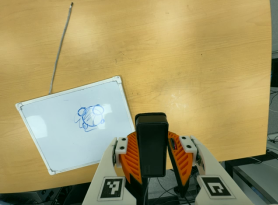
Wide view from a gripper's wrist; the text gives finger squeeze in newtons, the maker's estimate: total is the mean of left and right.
{"total": 7.9, "left": 6.8, "right": 9.1}